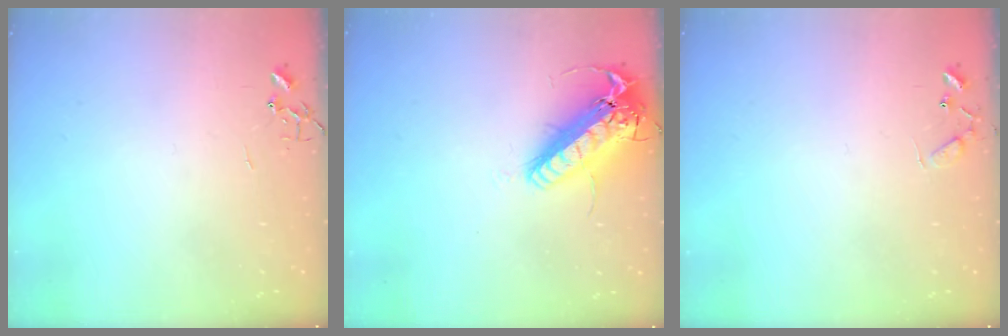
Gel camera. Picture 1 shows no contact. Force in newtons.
{"total": 21.1, "press": 20.8, "slide": 3.7}
{"total": 5.6, "press": 5.6, "slide": 0.5}